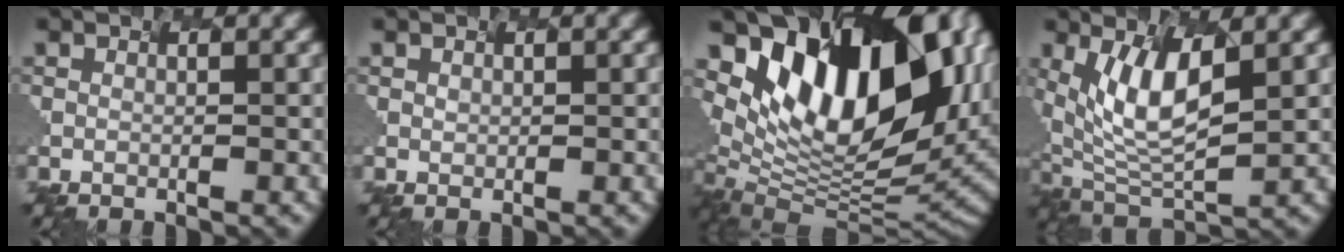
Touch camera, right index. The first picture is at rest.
{"total": 0.5, "force": [0.1, -0.3, -0.4], "torque": [-0.002, 0.000, 0.013]}
{"total": 16.2, "force": [6.1, 9.0, 11.9], "torque": [-0.211, 0.010, 0.114]}
{"total": 5.9, "force": [1.3, 2.1, 5.4], "torque": [-0.127, -0.015, 0.042]}